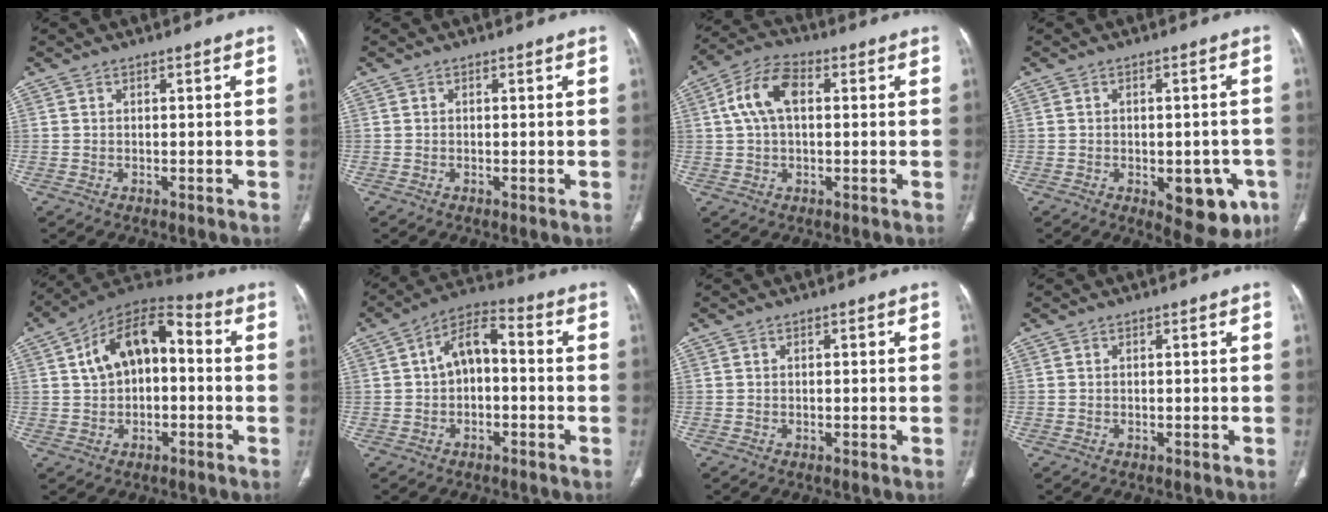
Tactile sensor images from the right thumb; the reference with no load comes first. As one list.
[{"total": 0.0}, {"total": 9.0, "force": [1.7, 5.1, 7.2], "torque": [-0.144, 0.025, 0.028]}, {"total": 11.4, "force": [-4.2, 5.7, 8.9], "torque": [-0.075, 0.006, -0.041]}, {"total": 14.2, "force": [1.8, 8.5, 11.2], "torque": [-0.164, 0.043, 0.015]}, {"total": 8.3, "force": [0.0, 5.0, 6.6], "torque": [-0.099, 0.036, -0.014]}, {"total": 0.5, "force": [0.2, 0.2, 0.5], "torque": [-0.011, 0.001, 0.003]}, {"total": 0.0}]